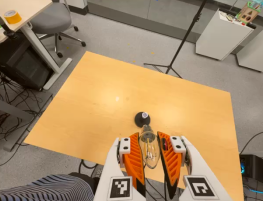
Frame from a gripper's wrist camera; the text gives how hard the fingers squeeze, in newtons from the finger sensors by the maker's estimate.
{"total": 21.8, "left": 24.7, "right": 18.9}